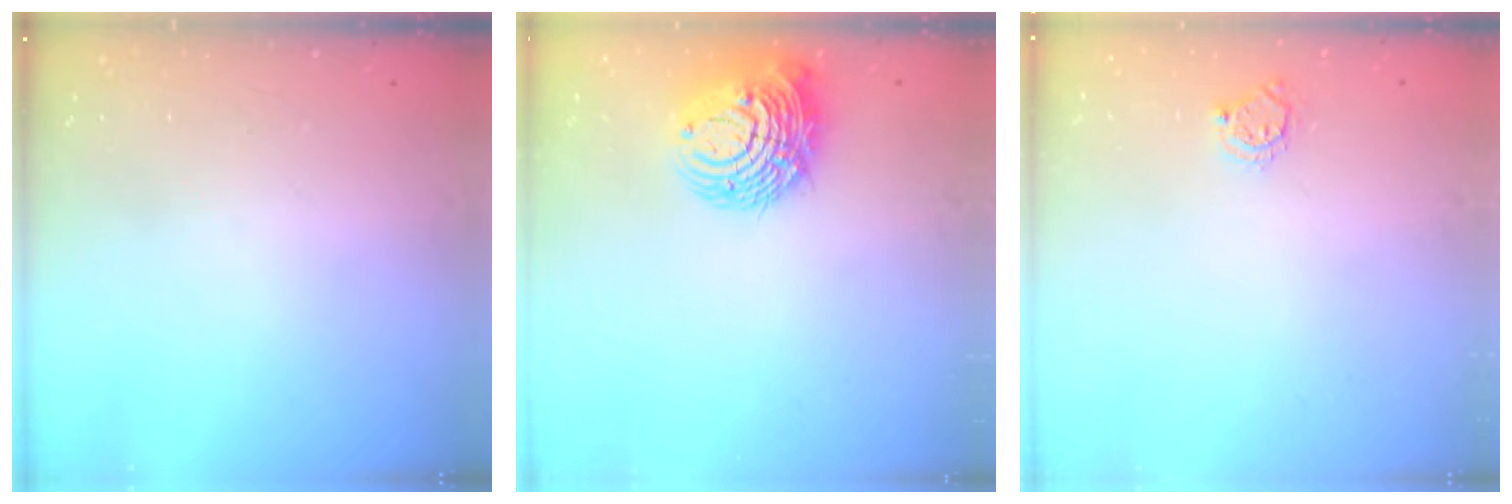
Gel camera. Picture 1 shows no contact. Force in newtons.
{"total": 13.0, "press": 12.9, "slide": 1.3}
{"total": 4.5, "press": 4.5, "slide": 0.4}